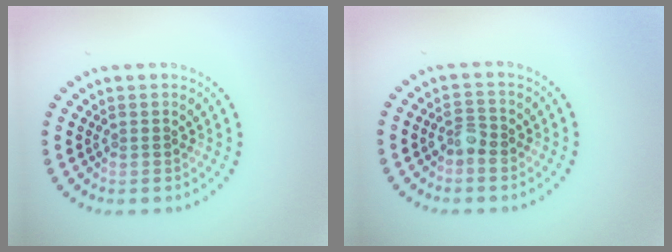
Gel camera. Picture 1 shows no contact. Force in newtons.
{"total": 1.7, "press": 1.6, "slide": 0.5}